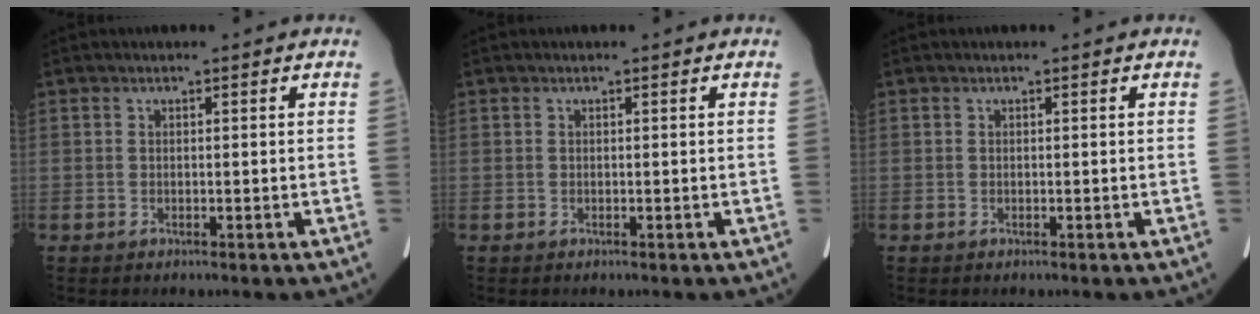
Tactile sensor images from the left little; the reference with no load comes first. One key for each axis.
{"total": 0.0}
{"total": 0.0}